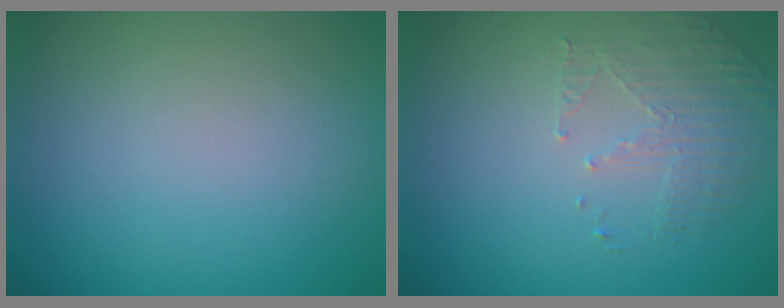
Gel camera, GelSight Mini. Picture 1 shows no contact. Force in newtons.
{"total": 1.8, "press": 1.1, "slide": 1.4}